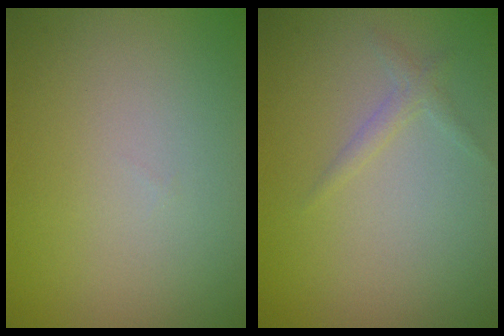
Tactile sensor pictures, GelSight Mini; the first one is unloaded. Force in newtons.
{"total": 1.1, "press": 1.1, "slide": 0.1}